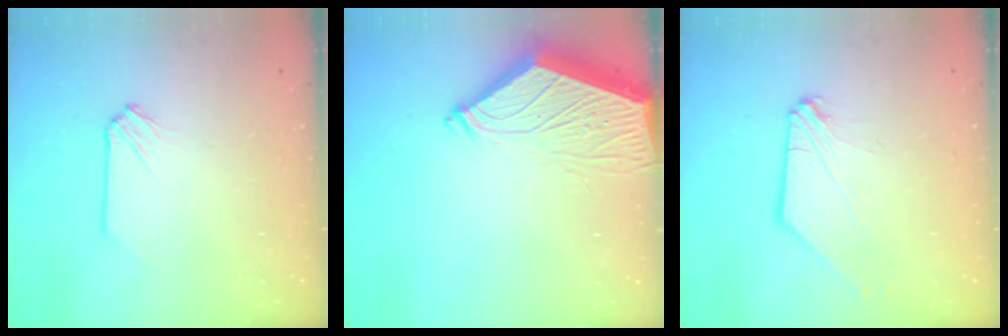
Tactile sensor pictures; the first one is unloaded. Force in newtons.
{"total": 6.7, "press": 6.7, "slide": 1.0}
{"total": 2.6, "press": 2.6, "slide": 0.5}